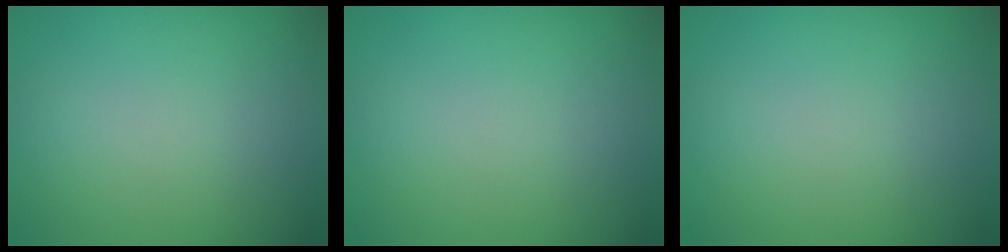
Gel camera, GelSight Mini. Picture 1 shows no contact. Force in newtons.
{"total": 0.0}
{"total": 0.0}